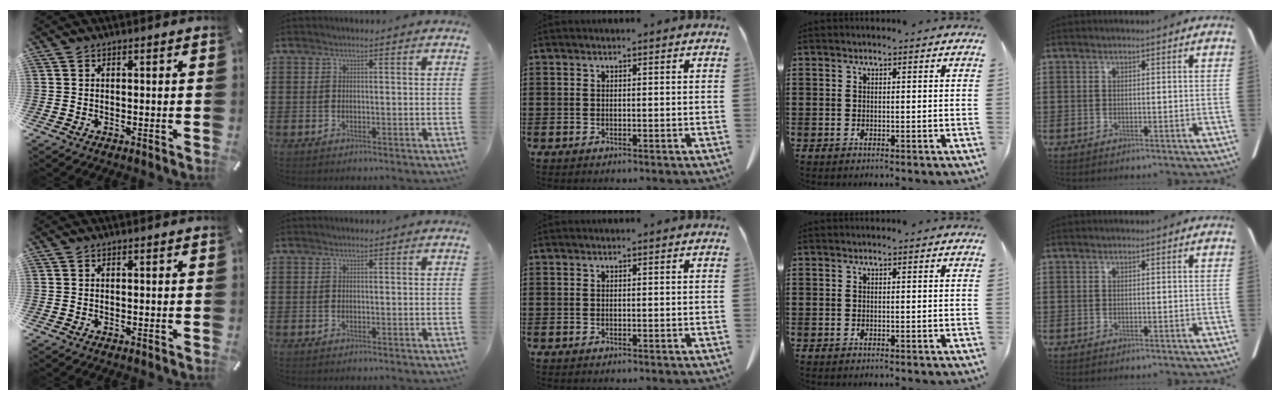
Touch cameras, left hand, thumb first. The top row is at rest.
{}